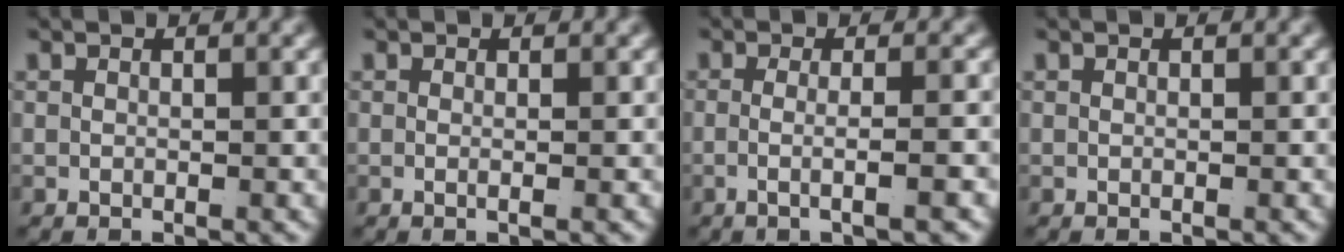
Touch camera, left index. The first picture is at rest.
{"total": 0.7, "force": [-0.3, -0.3, 0.6], "torque": [-0.015, -0.007, -0.003]}
{"total": 2.9, "force": [-1.4, -0.5, 2.5], "torque": [-0.056, -0.012, -0.017]}
{"total": 0.0}